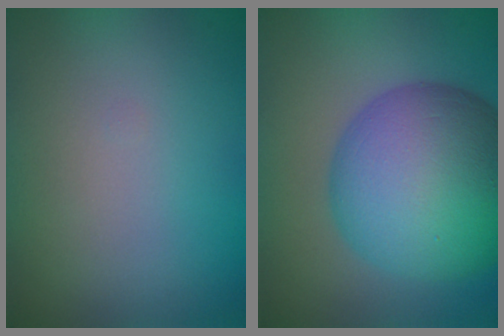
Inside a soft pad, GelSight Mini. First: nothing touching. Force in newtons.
{"total": 14.3, "press": 14.3, "slide": 0.4}